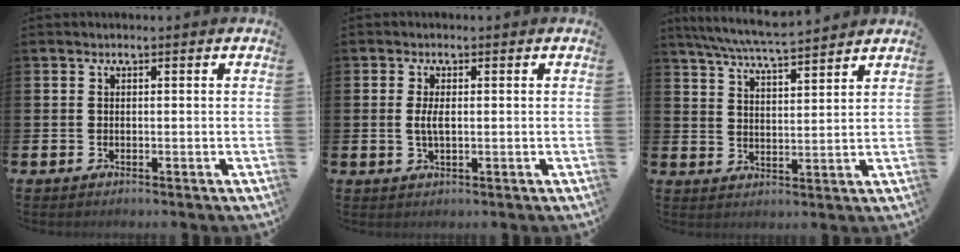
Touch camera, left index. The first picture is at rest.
{"total": 2.5, "force": [0.1, 1.0, 2.3], "torque": [-0.043, 0.002, 0.000]}
{"total": 6.9, "force": [6.6, 0.2, 2.1], "torque": [-0.063, -0.032, 0.118]}